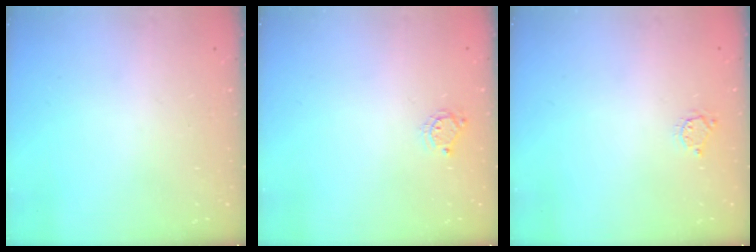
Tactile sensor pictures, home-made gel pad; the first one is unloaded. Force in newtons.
{"total": 3.8, "press": 3.8, "slide": 0.4}
{"total": 3.3, "press": 3.3, "slide": 0.3}